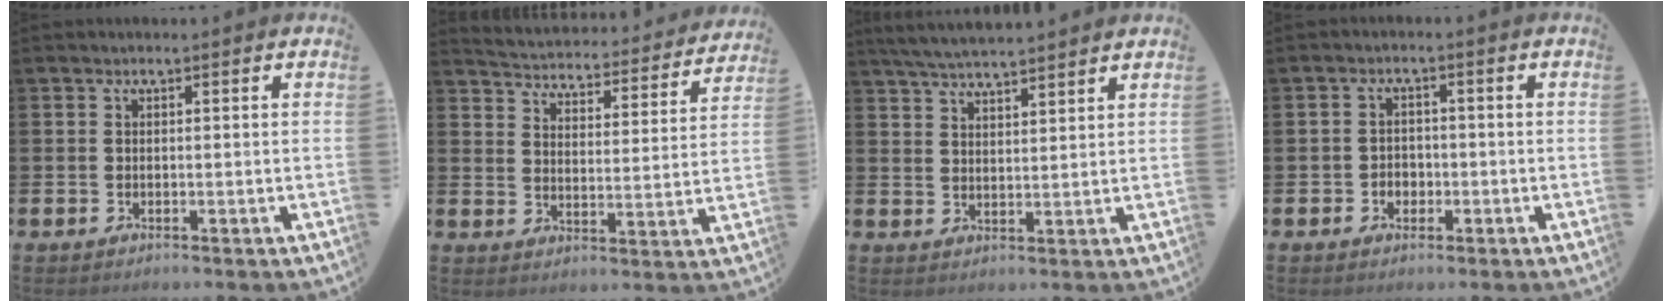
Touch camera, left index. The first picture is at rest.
{"total": 4.0, "force": [3.9, 0.7, 0.5], "torque": [-0.030, -0.041, 0.060]}
{"total": 4.7, "force": [4.6, 0.0, 0.8], "torque": [-0.037, -0.016, 0.086]}
{"total": 2.1, "force": [-0.8, 1.8, 0.8], "torque": [-0.009, 0.001, -0.021]}